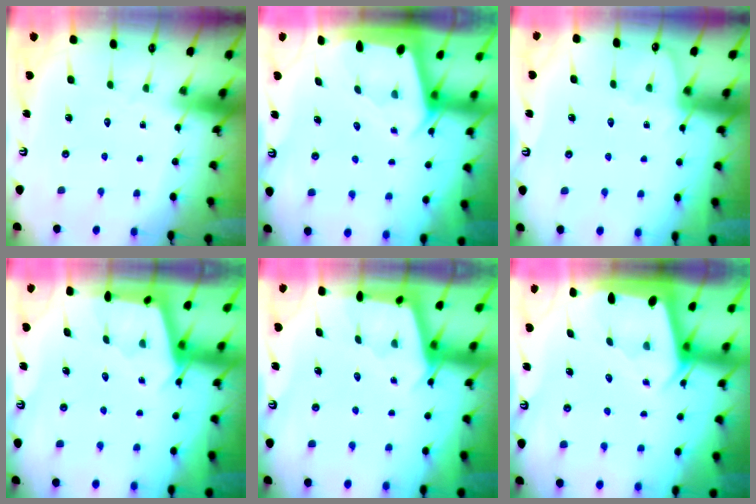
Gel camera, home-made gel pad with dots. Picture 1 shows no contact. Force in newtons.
{"total": 2.9, "press": 2.9, "slide": 0.2}
{"total": 3.6, "press": 3.6, "slide": 0.6}
{"total": 2.8, "press": 2.8, "slide": 0.3}
{"total": 2.8, "press": 2.8, "slide": 0.3}
{"total": 2.0, "press": 2.0, "slide": 0.5}